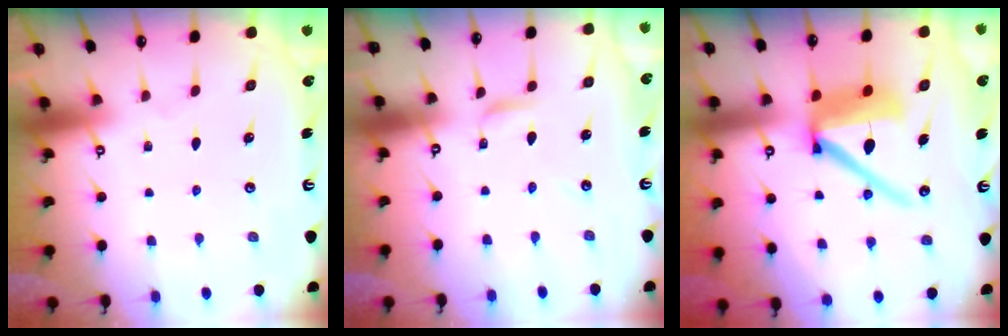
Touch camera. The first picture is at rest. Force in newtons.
{"total": 2.1, "press": 2.1, "slide": 0.2}
{"total": 14.3, "press": 14.2, "slide": 1.5}